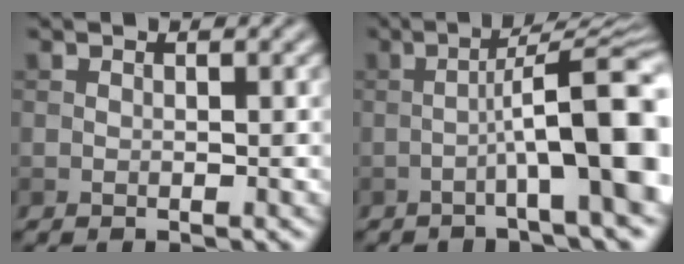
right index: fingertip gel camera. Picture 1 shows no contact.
{"total": 9.6, "force": [-2.3, 1.2, 9.3], "torque": [-0.130, 0.029, -0.043]}